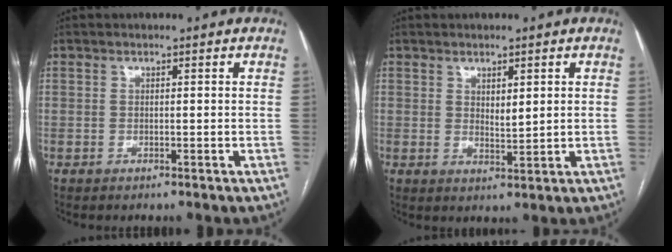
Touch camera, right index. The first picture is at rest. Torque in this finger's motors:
{"motor_torque": [-0.09, 0.10, -0.08, -0.01]}